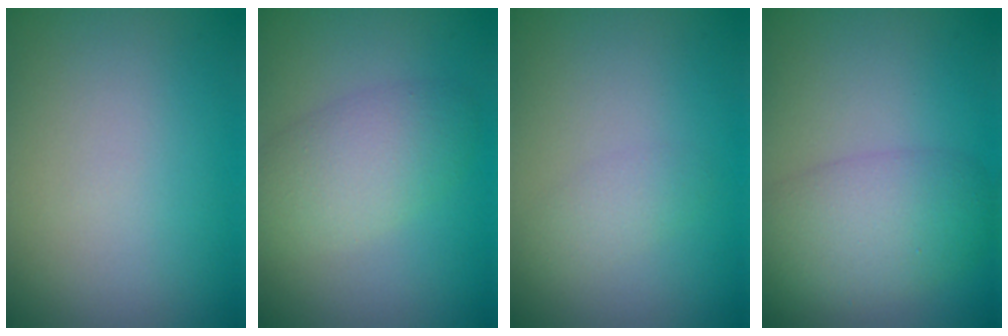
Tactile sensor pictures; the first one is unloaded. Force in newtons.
{"total": 4.3, "press": 4.3, "slide": 0.1}
{"total": 1.4, "press": 1.4, "slide": 0.0}
{"total": 5.6, "press": 5.6, "slide": 0.0}